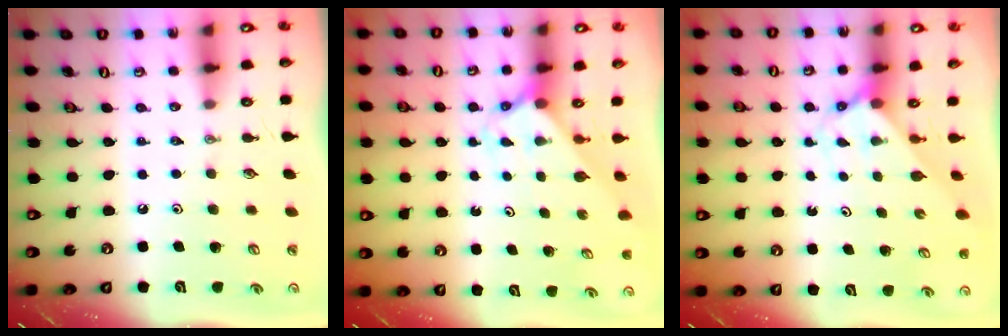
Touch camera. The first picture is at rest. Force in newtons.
{"total": 2.1, "press": 2.1, "slide": 0.1}
{"total": 2.7, "press": 2.7, "slide": 0.2}